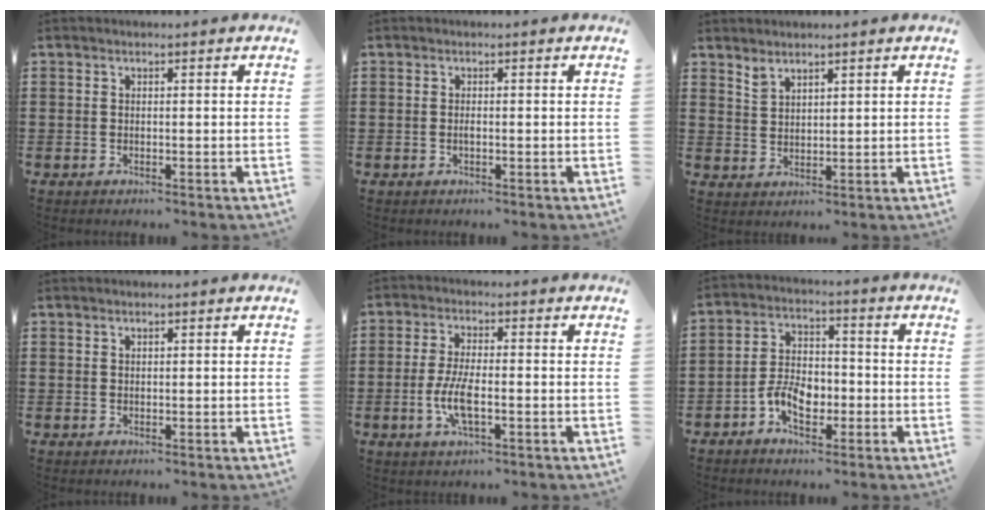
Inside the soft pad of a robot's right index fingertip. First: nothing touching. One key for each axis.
{"total": 0.7, "fx": -0.2, "fy": 0.0, "fz": 0.7, "tx": -0.016, "ty": -0.008, "tz": -0.002}
{"total": 2.2, "fx": 2.0, "fy": 0.7, "fz": 0.5, "tx": -0.014, "ty": 0.001, "tz": 0.039}
{"total": 0.5, "fx": 0.4, "fy": 0.3, "fz": 0.2, "tx": -0.005, "ty": 0.001, "tz": 0.007}
{"total": 6.0, "fx": -1.6, "fy": 1.8, "fz": 5.5, "tx": -0.121, "ty": -0.006, "tz": -0.033}
{"total": 6.2, "fx": -2.5, "fy": 3.8, "fz": 4.1, "tx": -0.089, "ty": -0.001, "tz": -0.051}